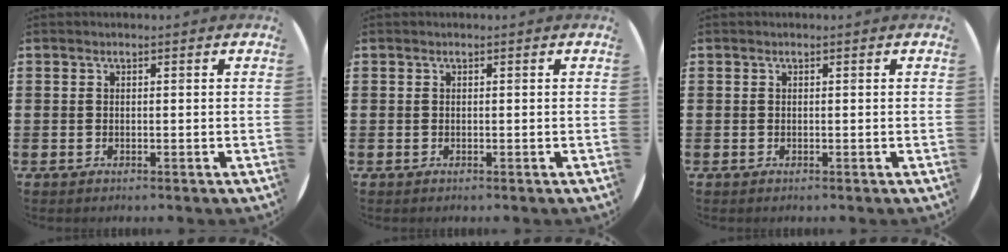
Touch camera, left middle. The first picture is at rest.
{"total": 0.0}
{"total": 0.0}